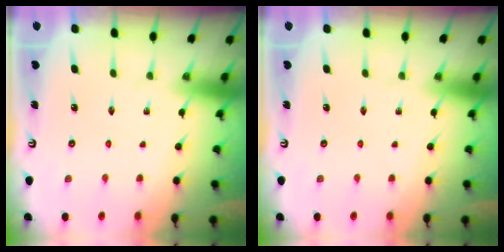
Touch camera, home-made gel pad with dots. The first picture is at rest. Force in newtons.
{"total": 0.0}